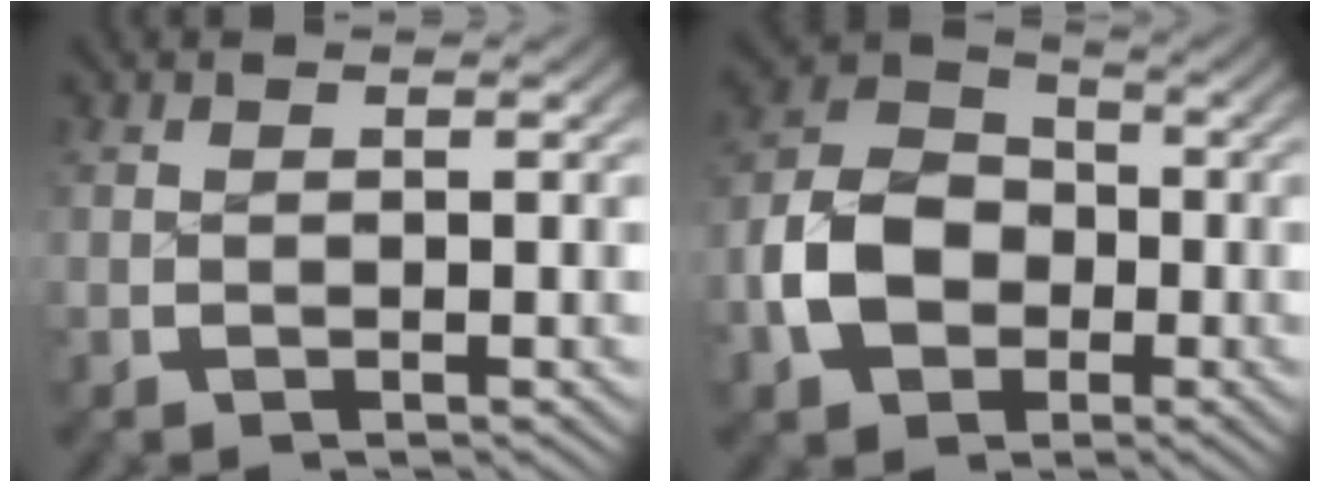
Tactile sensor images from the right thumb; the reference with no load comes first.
{"total": 9.9, "force": [-2.3, 7.8, 5.6], "torque": [-0.120, -0.010, -0.041]}